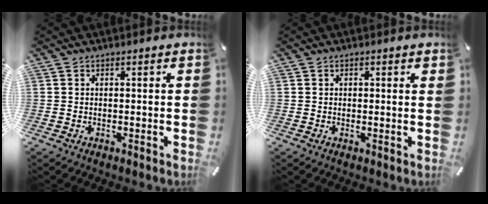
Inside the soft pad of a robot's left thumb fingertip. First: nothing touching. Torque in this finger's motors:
{"motor_torque": [0.06, -0.34, -0.06, 0.22, 0.00]}